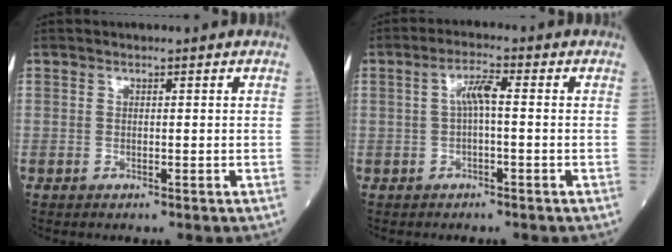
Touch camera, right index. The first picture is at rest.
{"total": 3.5, "force": [0.1, 0.6, 3.5], "torque": [-0.064, 0.012, 0.001]}